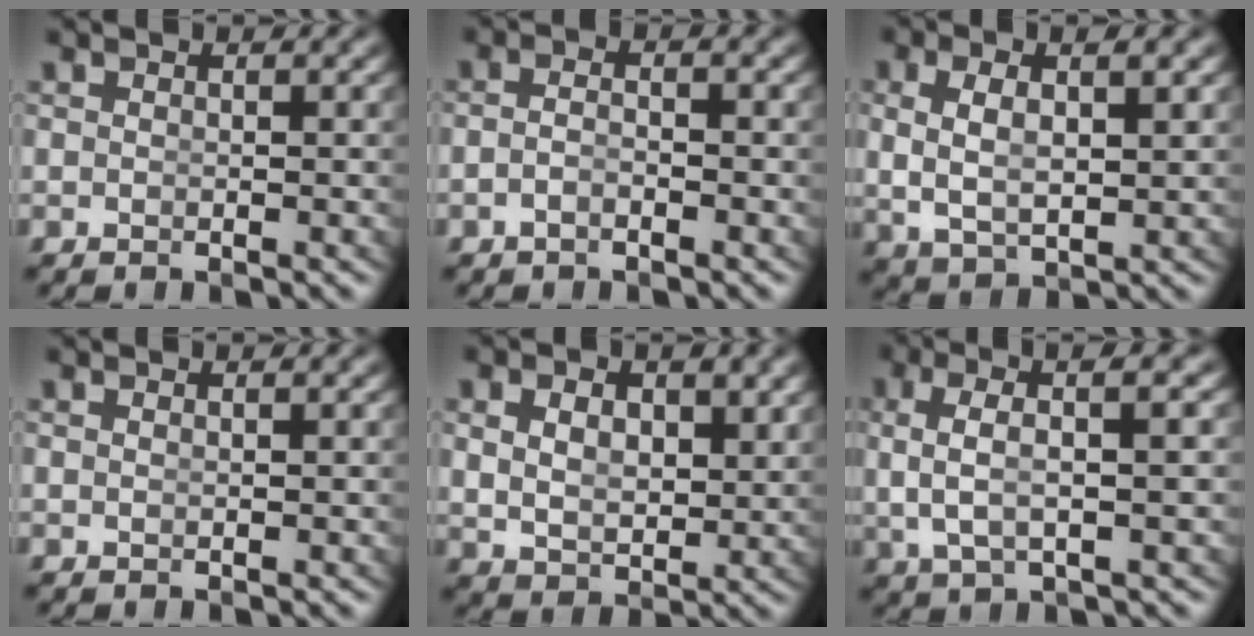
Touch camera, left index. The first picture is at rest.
{"total": 1.6, "force": [-1.3, 0.0, 1.0], "torque": [-0.022, -0.009, -0.019]}
{"total": 5.4, "force": [0.7, 3.4, 4.1], "torque": [-0.089, -0.007, 0.026]}
{"total": 0.5, "force": [0.1, -0.5, 0.1], "torque": [0.001, -0.009, 0.008]}
{"total": 3.8, "force": [1.0, 2.5, 2.7], "torque": [-0.051, -0.021, 0.036]}
{"total": 5.3, "force": [1.7, 1.5, 4.8], "torque": [-0.084, 0.015, 0.035]}